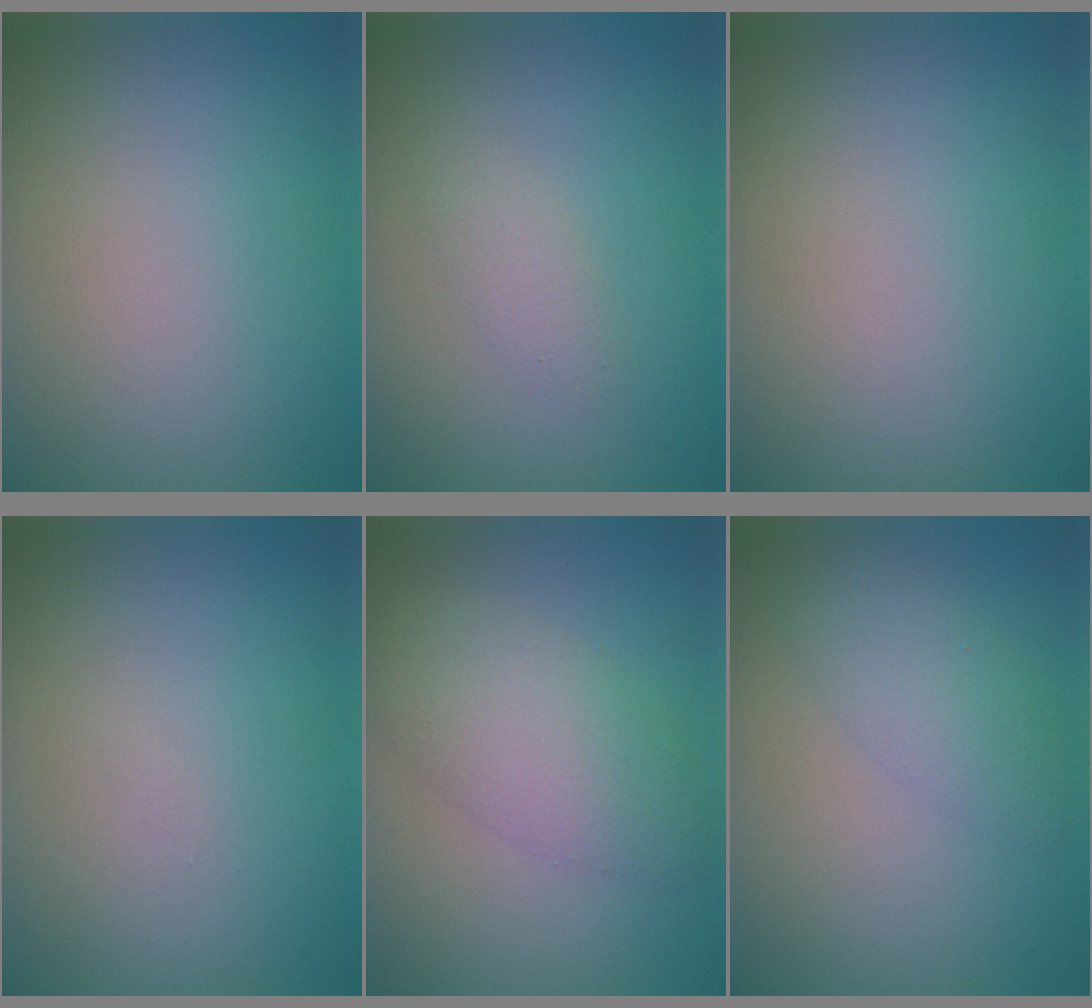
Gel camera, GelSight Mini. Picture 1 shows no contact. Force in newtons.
{"total": 1.4, "press": 1.4, "slide": 0.0}
{"total": 0.0}
{"total": 0.0}
{"total": 5.4, "press": 5.4, "slide": 0.1}
{"total": 2.8, "press": 2.8, "slide": 0.1}